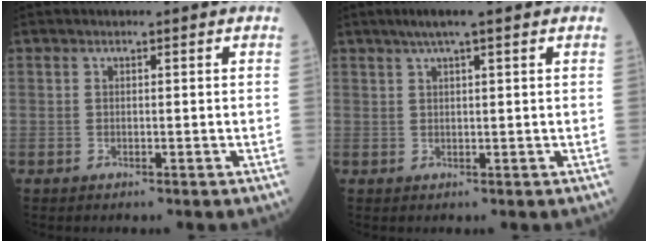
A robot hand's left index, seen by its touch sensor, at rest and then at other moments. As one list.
[{"total": 4.5, "force": [3.1, 0.3, 3.3], "torque": [-0.058, 0.023, 0.052]}]